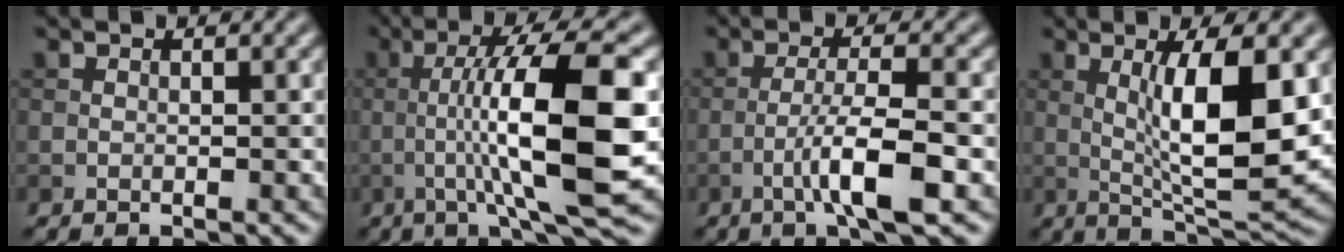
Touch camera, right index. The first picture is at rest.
{"total": 11.7, "force": [-1.1, 2.0, 11.4], "torque": [-0.173, 0.014, -0.017]}
{"total": 5.5, "force": [-2.1, 0.7, 5.1], "torque": [-0.086, 0.008, -0.041]}
{"total": 8.8, "force": [1.0, 2.1, 8.5], "torque": [-0.134, -0.010, 0.023]}